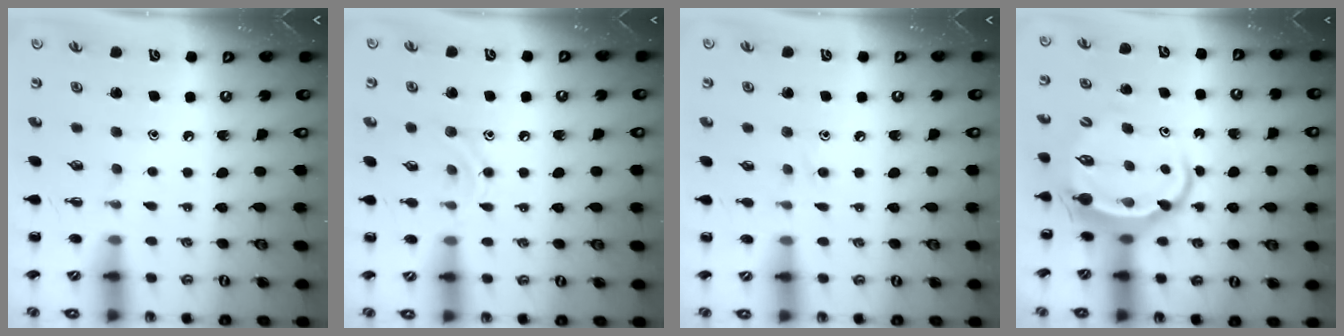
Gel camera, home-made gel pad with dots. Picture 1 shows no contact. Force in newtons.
{"total": 9.0, "press": 8.9, "slide": 1.5}
{"total": 5.7, "press": 5.3, "slide": 2.1}
{"total": 6.9, "press": 6.8, "slide": 1.2}